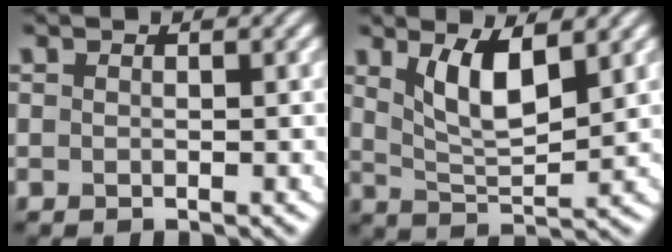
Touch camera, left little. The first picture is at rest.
{"total": 5.0, "force": [2.2, 1.6, 4.1], "torque": [-0.088, -0.008, 0.045]}